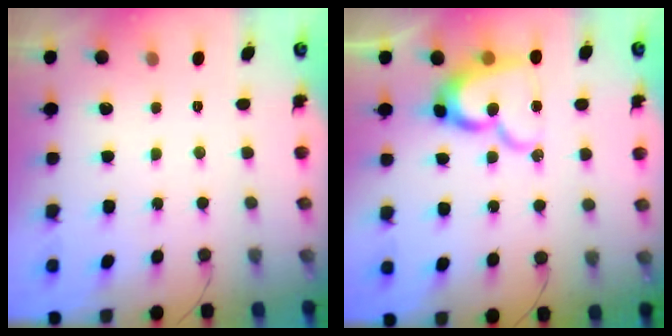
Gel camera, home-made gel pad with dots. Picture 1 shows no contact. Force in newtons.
{"total": 16.4, "press": 16.4, "slide": 1.5}